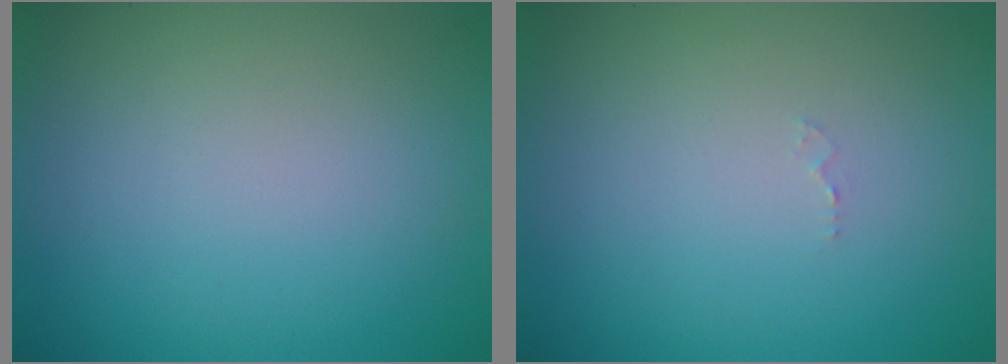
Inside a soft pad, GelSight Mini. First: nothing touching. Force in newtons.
{"total": 0.5, "press": 0.5, "slide": 0.1}